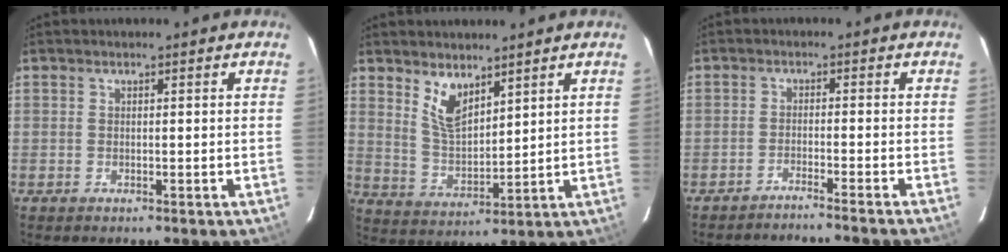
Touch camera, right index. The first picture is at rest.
{"total": 7.1, "force": [4.8, 2.9, 4.3], "torque": [-0.079, -0.006, 0.102]}
{"total": 4.2, "force": [-3.7, -1.8, 1.1], "torque": [-0.040, -0.001, -0.054]}